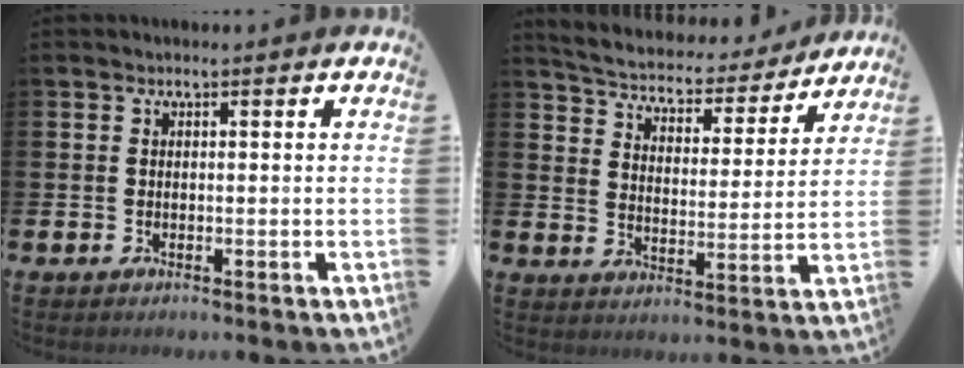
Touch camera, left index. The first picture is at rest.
{"total": 4.8, "force": [4.5, 1.5, 0.8], "torque": [-0.038, -0.042, 0.070]}